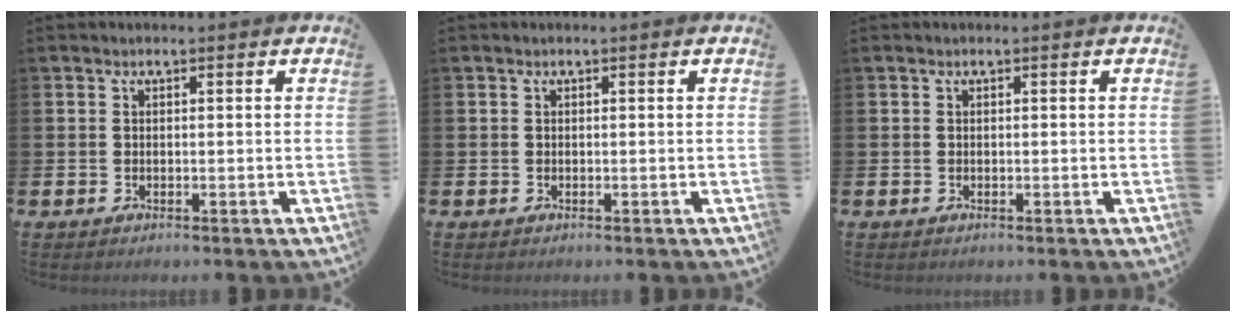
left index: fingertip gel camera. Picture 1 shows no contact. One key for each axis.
{"total": 0.0}
{"total": 0.0}